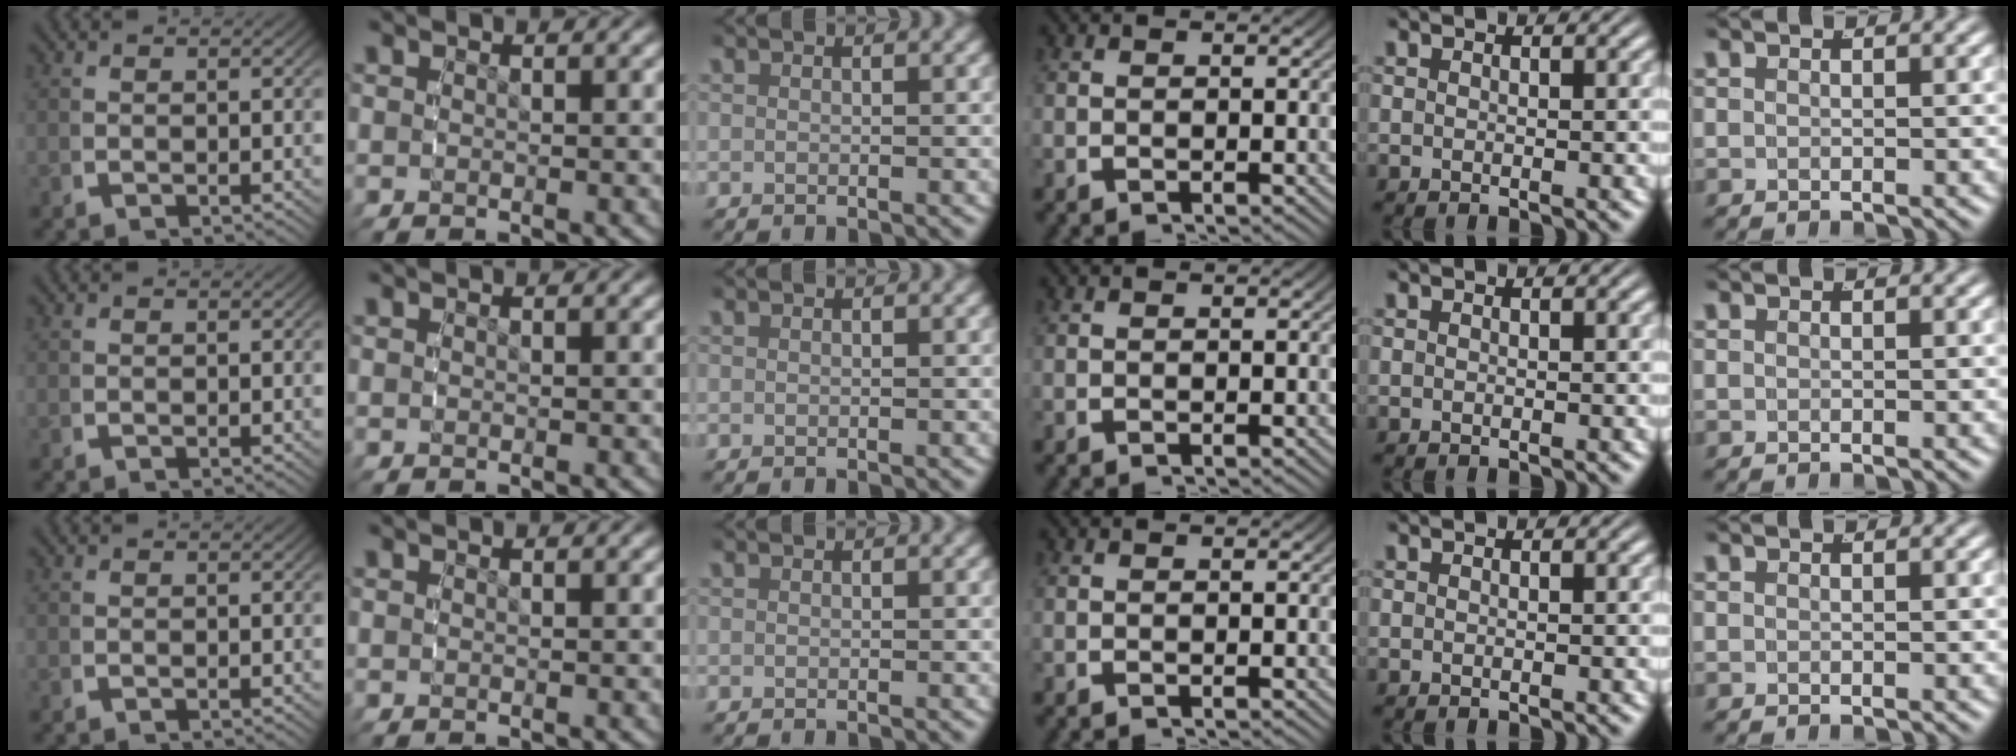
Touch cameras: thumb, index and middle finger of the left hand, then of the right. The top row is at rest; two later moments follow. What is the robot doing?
{"motion": "reach", "object": "backpack"}